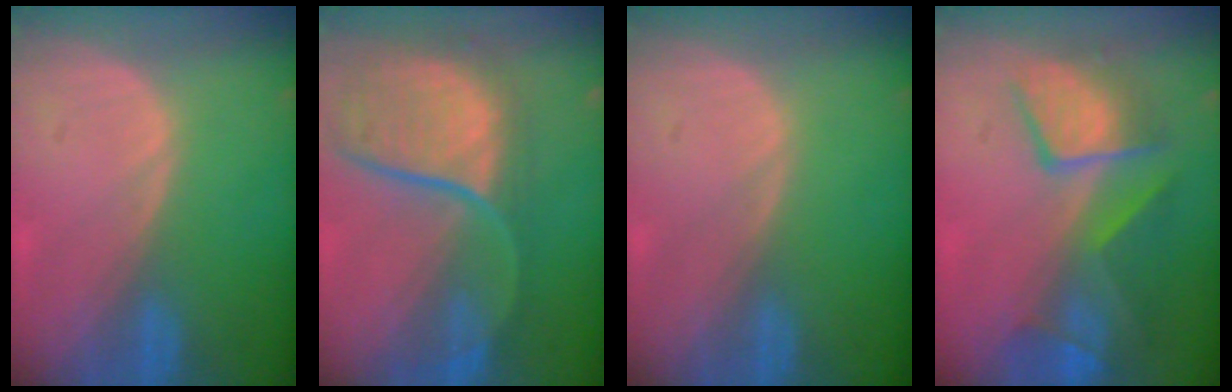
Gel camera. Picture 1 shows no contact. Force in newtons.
{"total": 12.0, "press": 9.9, "slide": 6.7}
{"total": 0.0}
{"total": 10.0, "press": 8.6, "slide": 5.1}